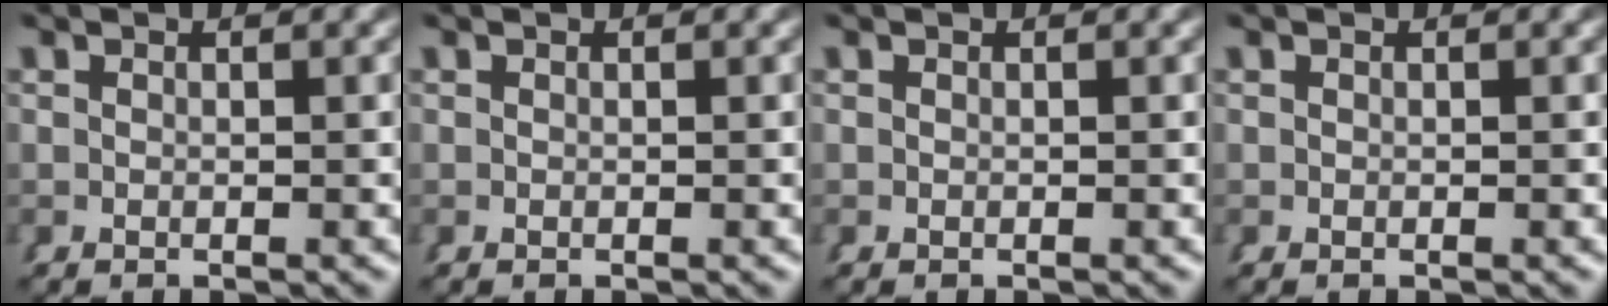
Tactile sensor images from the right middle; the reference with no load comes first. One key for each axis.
{"total": 0.0}
{"total": 0.0}
{"total": 0.0}